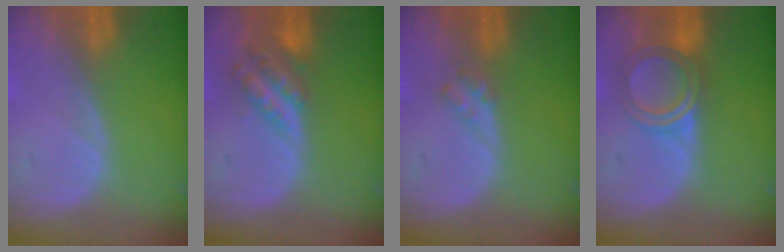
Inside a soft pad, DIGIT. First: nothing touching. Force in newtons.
{"total": 6.1, "press": 5.3, "slide": 2.9}
{"total": 2.0, "press": 2.0, "slide": 0.2}
{"total": 5.3, "press": 5.2, "slide": 0.4}